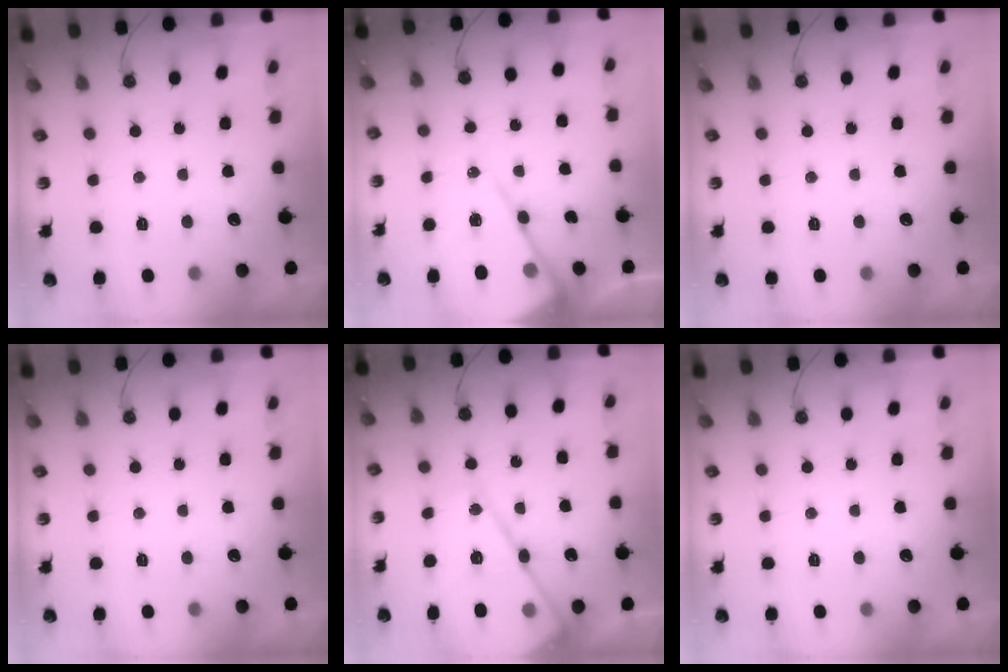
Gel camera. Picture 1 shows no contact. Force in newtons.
{"total": 14.5, "press": 14.4, "slide": 1.4}
{"total": 0.0}
{"total": 0.0}
{"total": 15.8, "press": 15.7, "slide": 1.3}
{"total": 0.0}